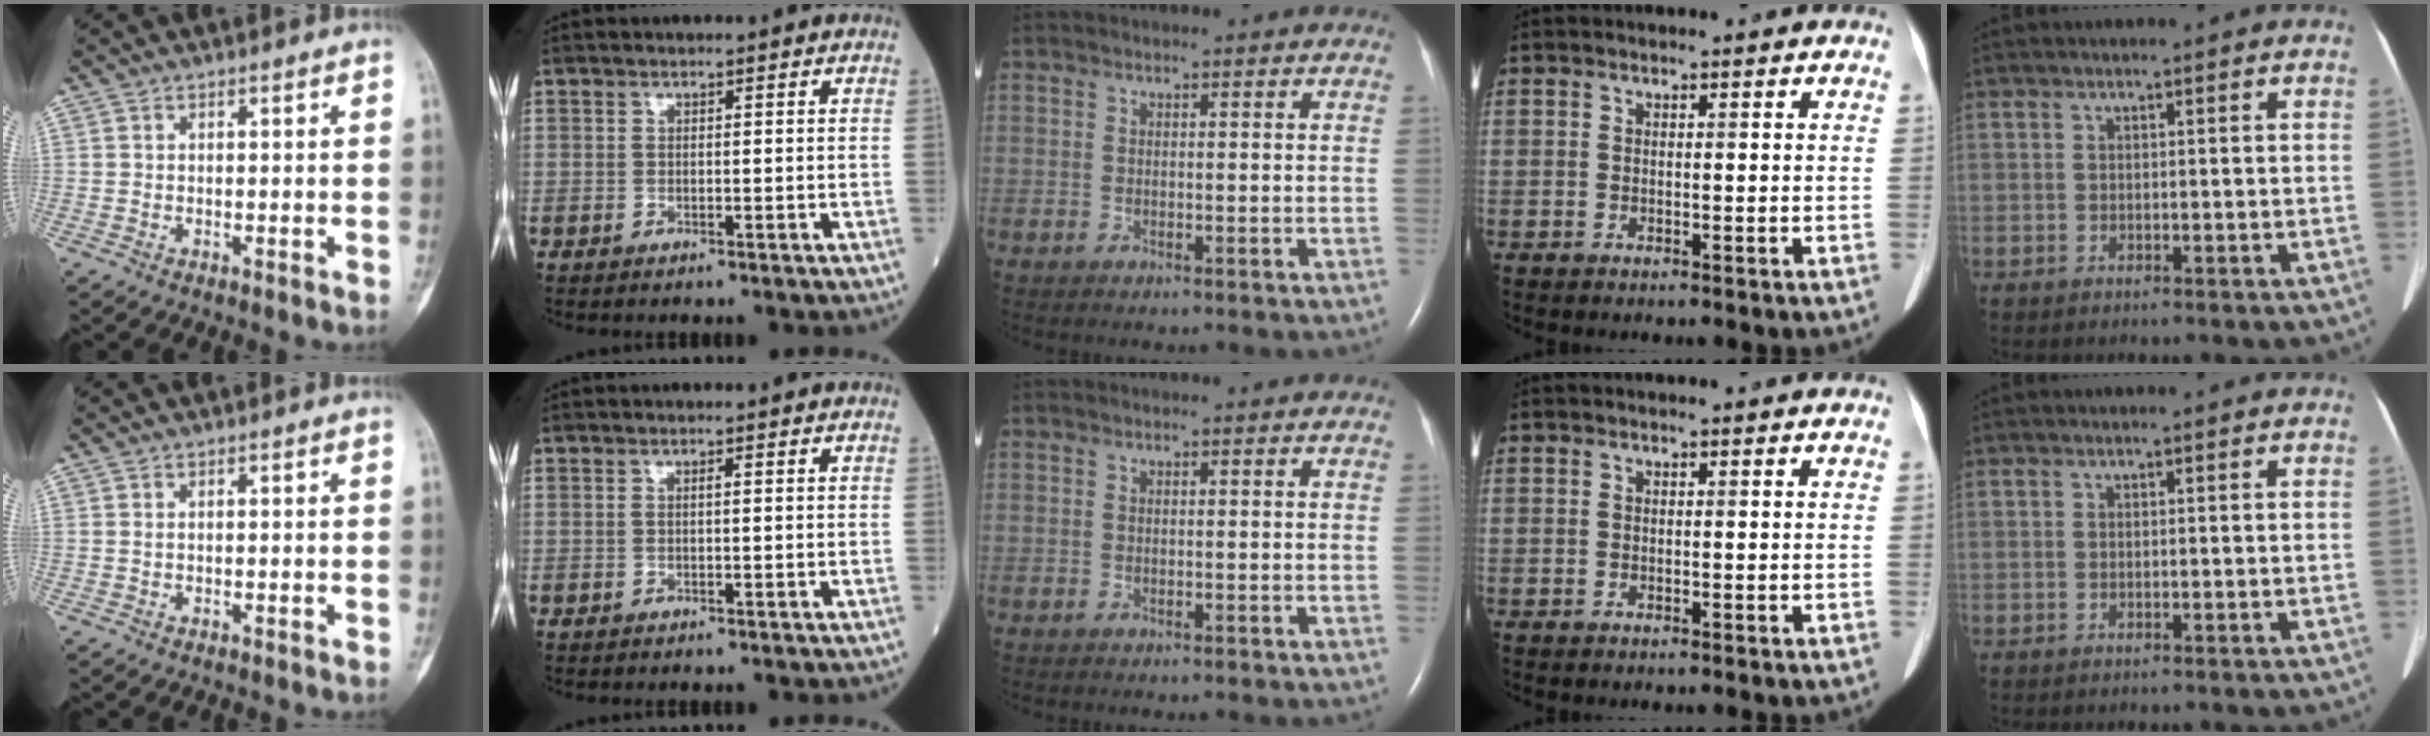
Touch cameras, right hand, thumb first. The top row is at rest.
{"index": {"total": 0.6, "force": [0.1, 0.0, 0.6], "torque": [-0.012, 0.000, 0.001]}}